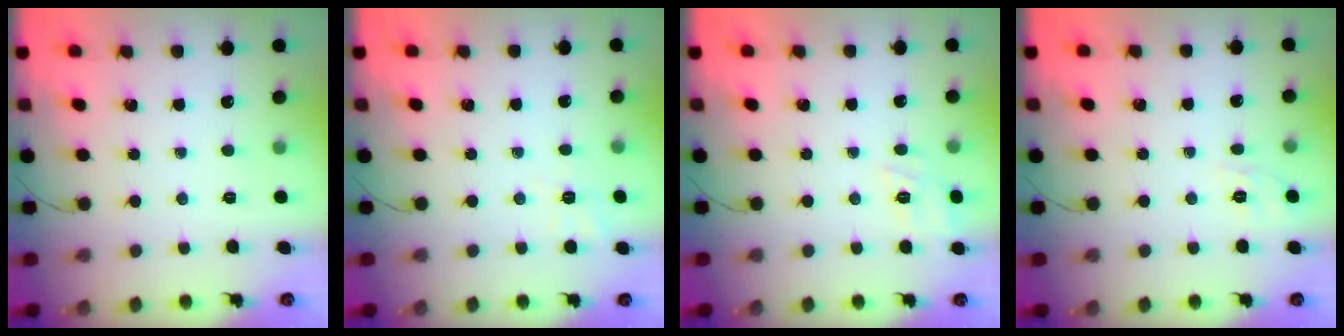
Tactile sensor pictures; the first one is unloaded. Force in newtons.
{"total": 2.2, "press": 0.9, "slide": 2.0}
{"total": 10.6, "press": 10.5, "slide": 1.6}
{"total": 1.7, "press": 0.0, "slide": 1.7}